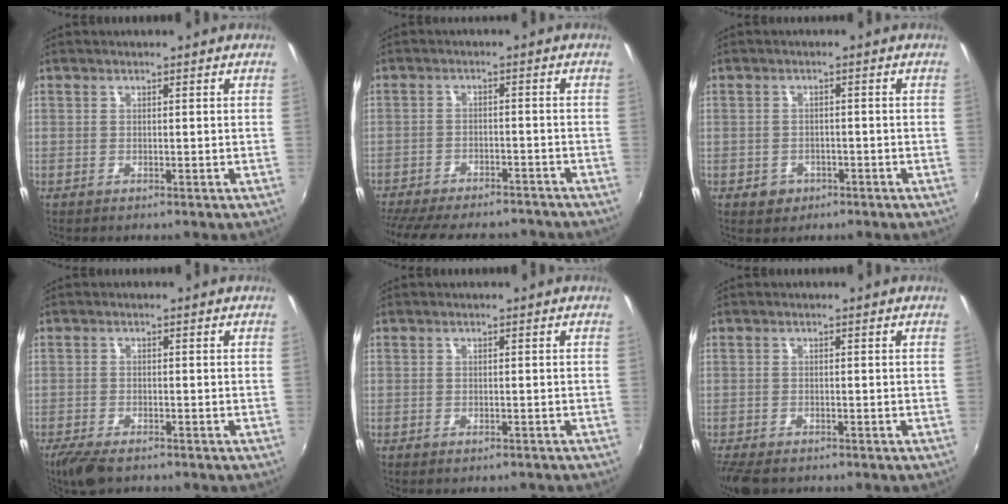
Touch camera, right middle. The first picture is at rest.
{"total": 18.4, "force": [-15.6, 6.0, 7.8], "torque": [-0.173, -0.017, -0.217]}
{"total": 3.4, "force": [-1.5, 2.8, 1.0], "torque": [-0.027, 0.003, -0.018]}
{"total": 5.7, "force": [-4.4, 1.8, 3.1], "torque": [-0.080, -0.022, -0.082]}
{"total": 1.1, "force": [-0.9, 0.5, 0.5], "torque": [-0.009, -0.003, -0.012]}
{"total": 5.7, "force": [-4.4, 2.2, 2.9], "torque": [-0.072, -0.029, -0.082]}